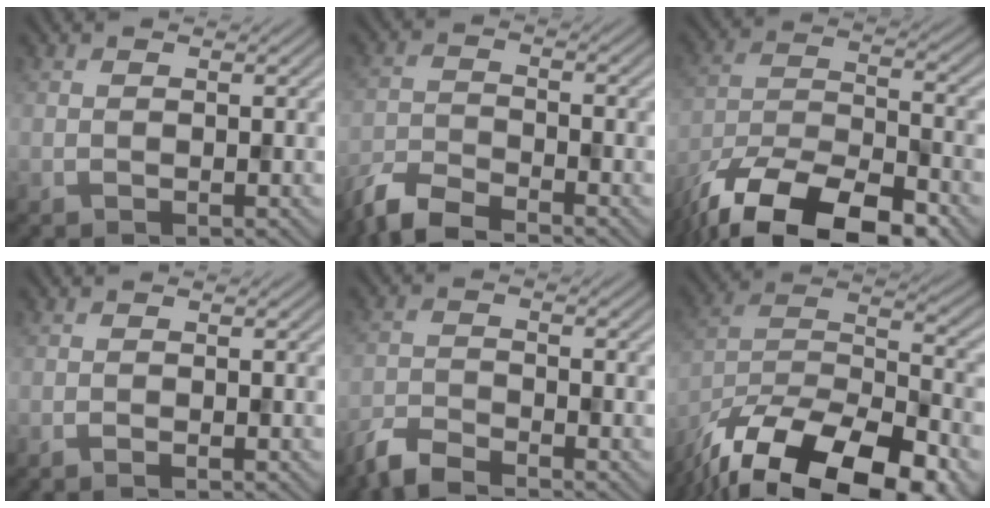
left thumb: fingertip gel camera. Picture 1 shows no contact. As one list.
[{"total": 6.0, "force": [-5.2, 1.4, 2.6], "torque": [-0.056, -0.009, -0.115]}, {"total": 15.6, "force": [-11.2, 5.8, 9.1], "torque": [-0.183, -0.020, -0.199]}, {"total": 0.7, "force": [-0.6, 0.0, 0.5], "torque": [-0.009, 0.001, -0.012]}, {"total": 4.5, "force": [-4.0, 0.8, 1.8], "torque": [-0.041, -0.007, -0.091]}, {"total": 20.4, "force": [-15.7, 7.4, 10.6], "torque": [-0.187, -0.048, -0.236]}]